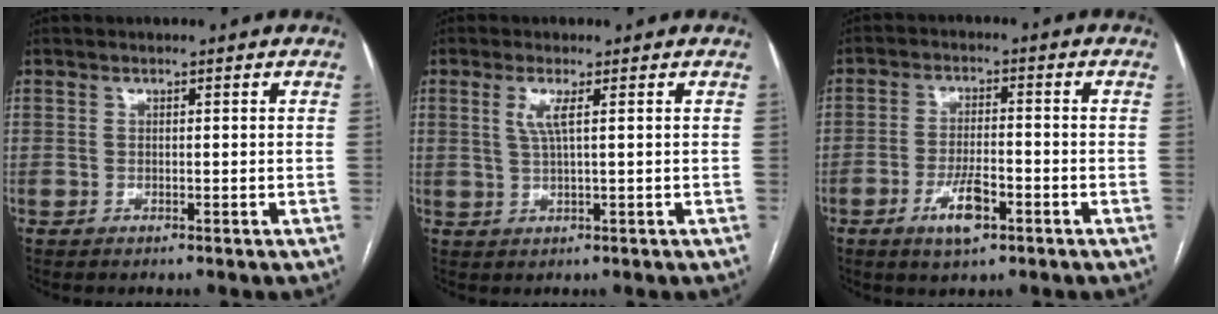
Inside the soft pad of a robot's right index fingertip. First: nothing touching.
{"total": 3.0, "force": [1.0, 0.0, 2.8], "torque": [-0.066, -0.001, 0.022]}
{"total": 5.8, "force": [-2.6, 2.0, 4.8], "torque": [-0.091, -0.003, -0.039]}